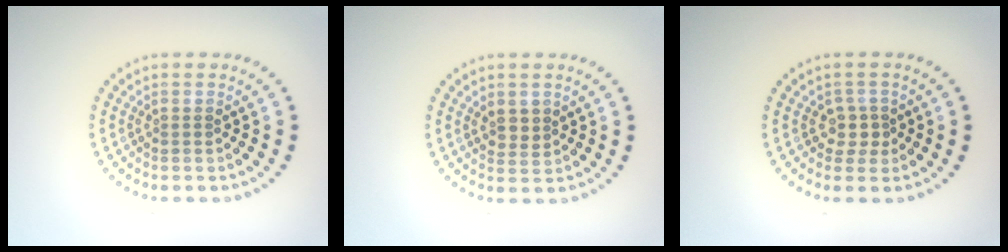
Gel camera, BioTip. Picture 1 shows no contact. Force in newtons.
{"total": 1.5, "press": 1.4, "slide": 0.5}
{"total": 1.6, "press": 1.2, "slide": 1.0}